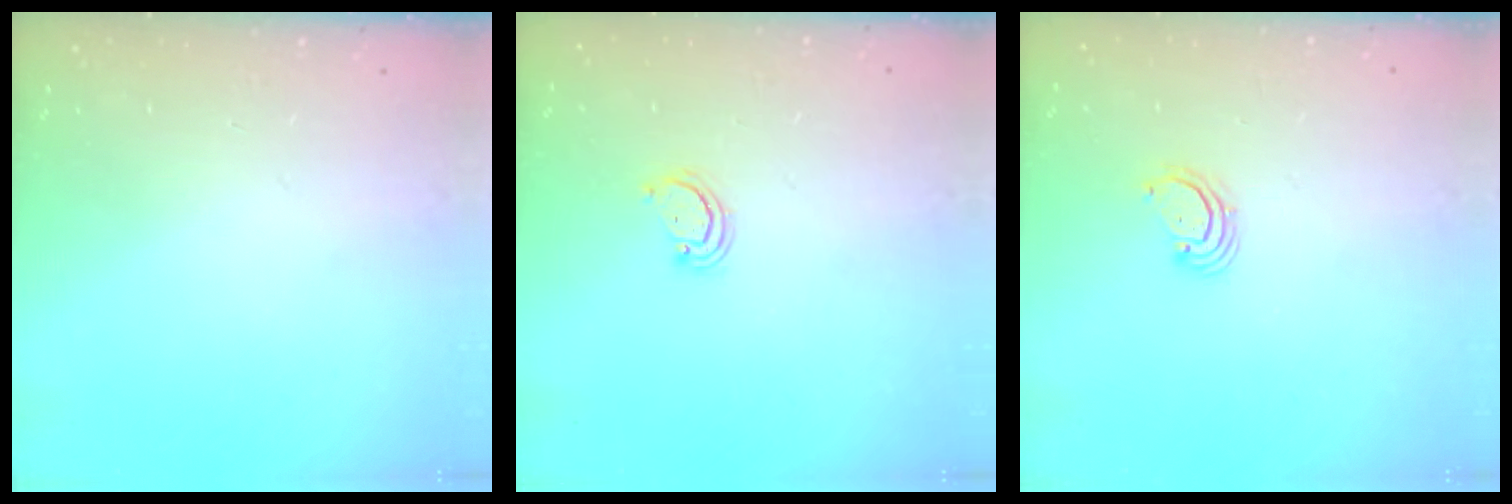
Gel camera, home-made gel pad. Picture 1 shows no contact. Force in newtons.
{"total": 2.6, "press": 2.6, "slide": 0.3}
{"total": 2.7, "press": 2.7, "slide": 0.3}